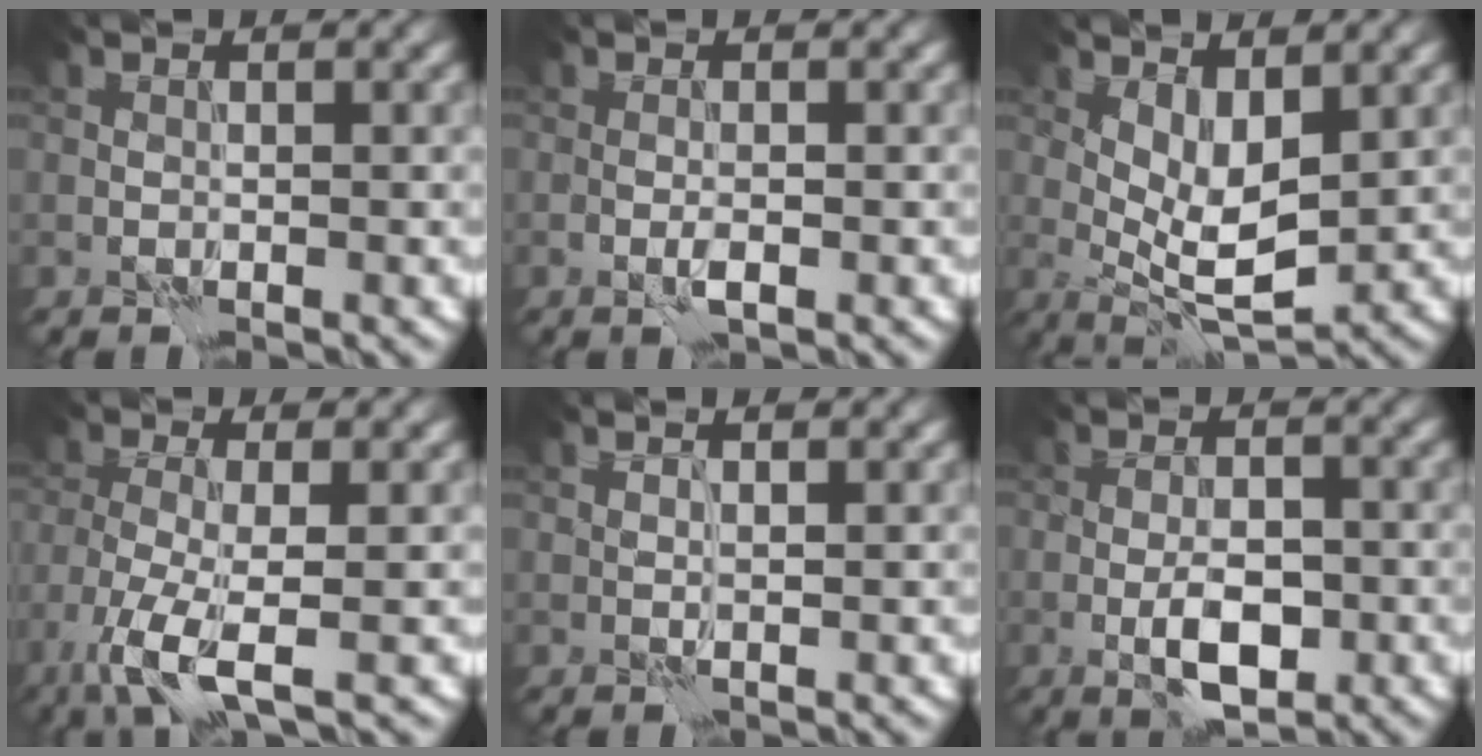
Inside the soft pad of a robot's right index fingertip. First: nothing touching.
{"total": 1.3, "force": [-0.4, 0.3, 1.2], "torque": [-0.025, -0.002, -0.009]}
{"total": 4.9, "force": [1.0, 2.0, 4.3], "torque": [-0.077, -0.009, 0.022]}
{"total": 5.7, "force": [-2.9, 1.4, 4.7], "torque": [-0.100, -0.012, -0.064]}
{"total": 1.5, "force": [1.1, 0.4, 0.9], "torque": [-0.010, -0.005, 0.004]}
{"total": 4.0, "force": [-1.3, 1.7, 3.4], "torque": [-0.058, 0.000, -0.022]}